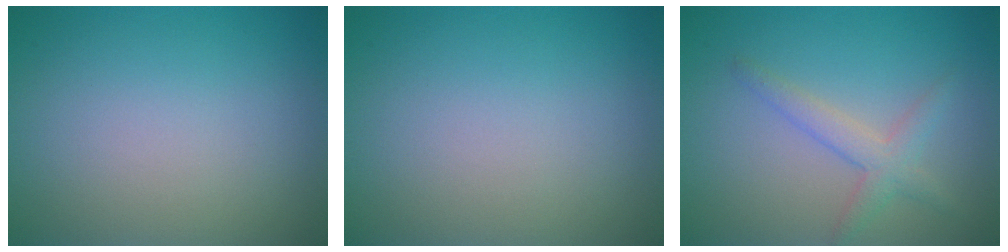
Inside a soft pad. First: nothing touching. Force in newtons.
{"total": 0.0}
{"total": 2.4, "press": 2.4, "slide": 0.2}